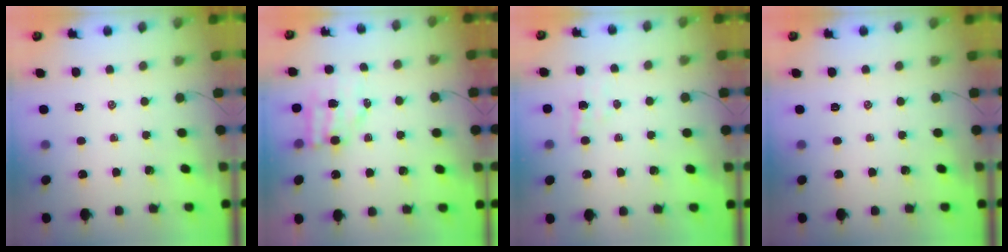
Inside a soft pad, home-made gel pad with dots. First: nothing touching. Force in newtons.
{"total": 6.0, "press": 5.9, "slide": 0.8}
{"total": 2.7, "press": 2.6, "slide": 0.7}
{"total": 0.0}